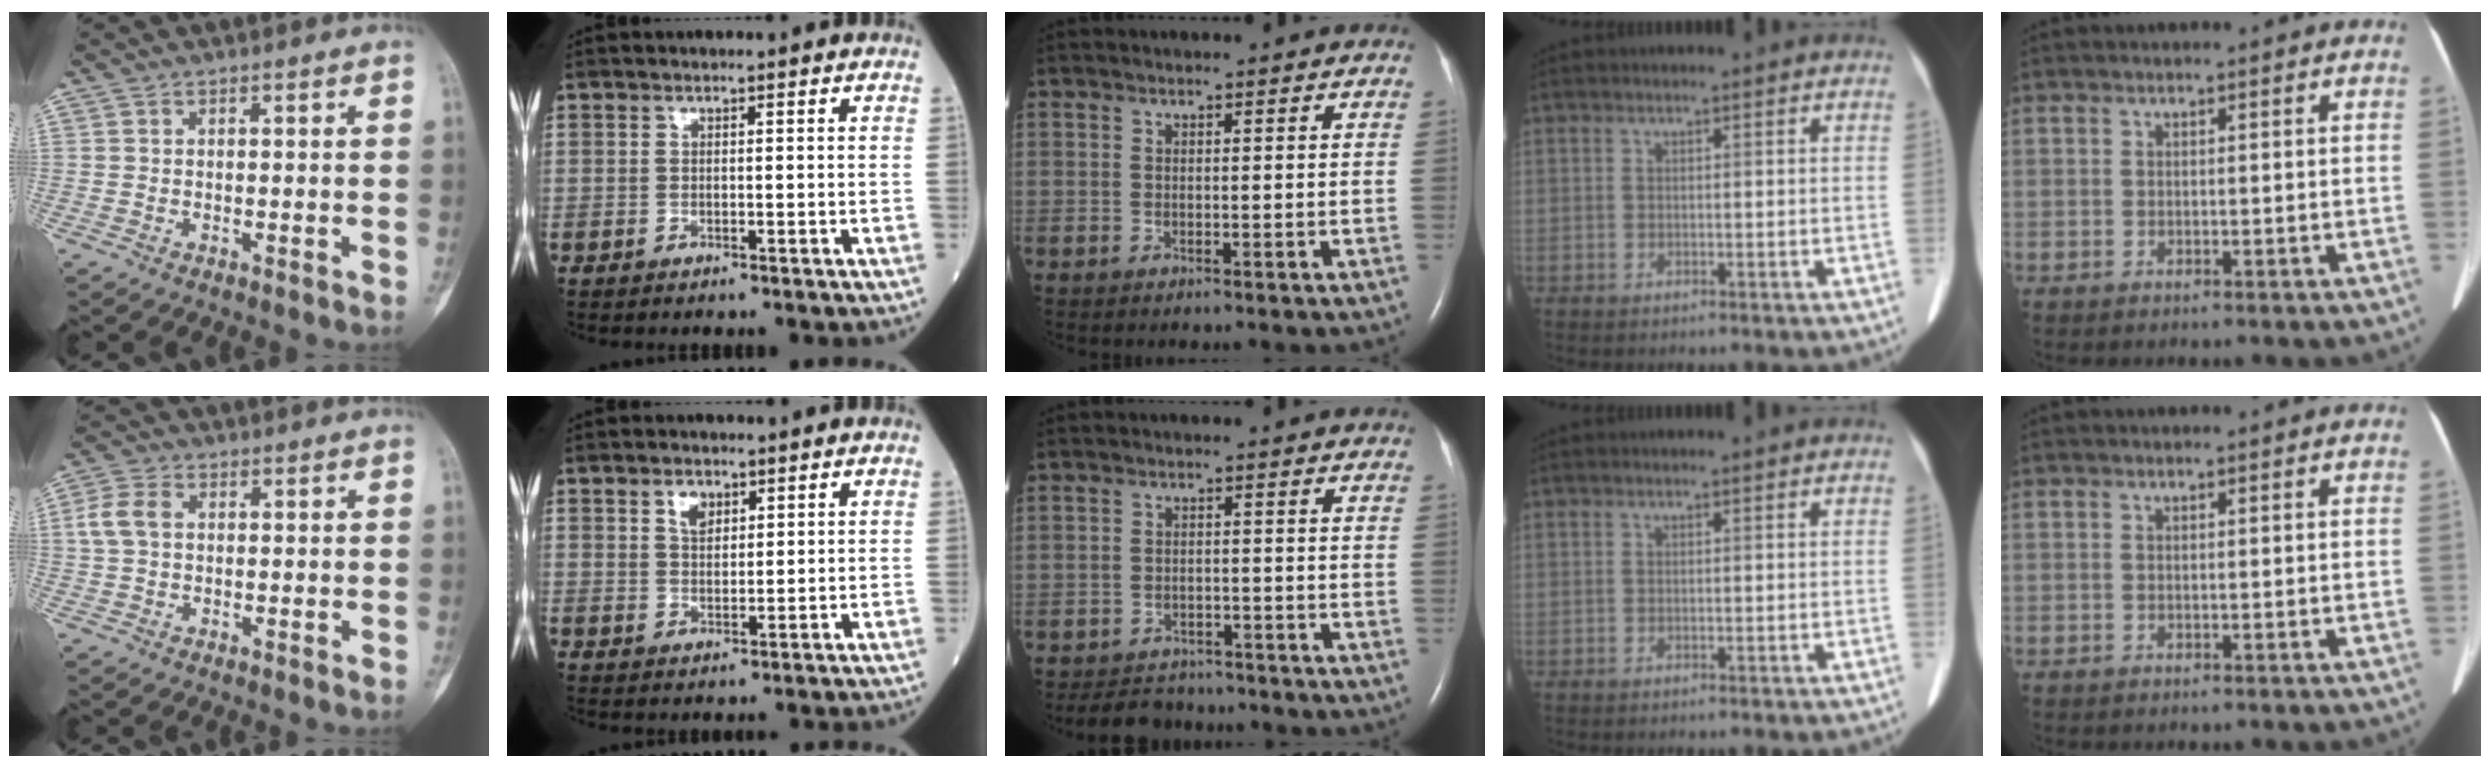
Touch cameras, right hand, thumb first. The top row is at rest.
{"thumb": {"total": 5.0, "force": [0.7, 3.5, 3.6], "torque": [-0.084, 0.013, 0.010]}, "index": {"total": 3.0, "force": [1.7, 1.7, 1.7], "torque": [-0.033, 0.003, 0.033]}, "middle": {"total": 6.3, "force": [-5.7, 2.5, 0.9], "torque": [-0.015, -0.003, -0.081]}}